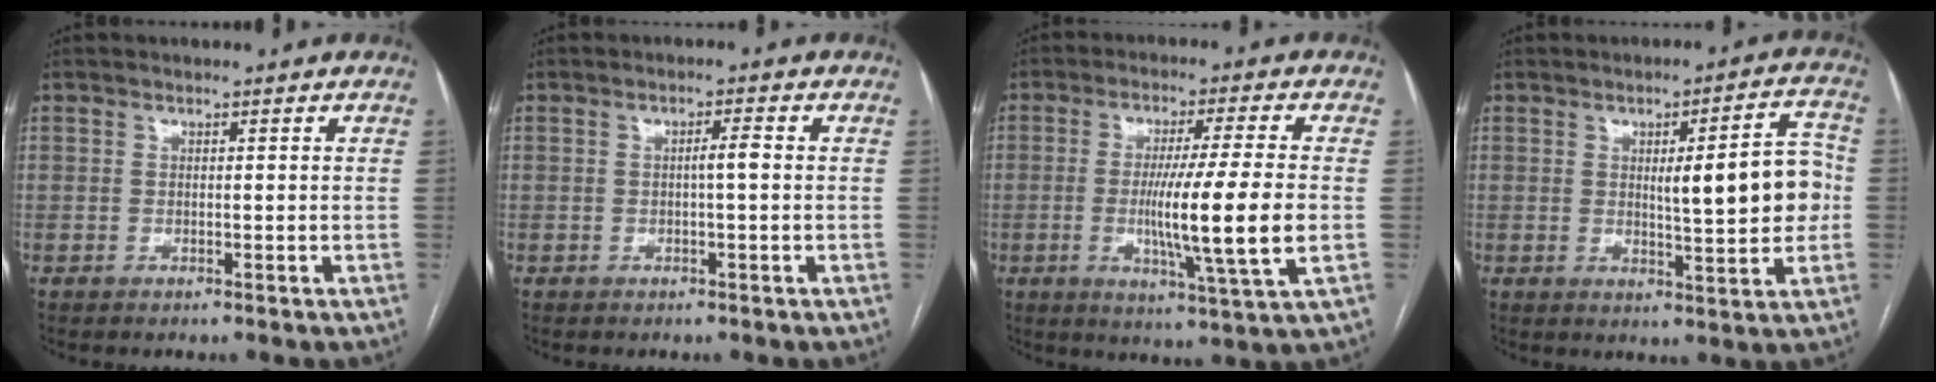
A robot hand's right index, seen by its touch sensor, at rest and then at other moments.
{"total": 1.4, "force": [-0.1, 0.1, 1.4], "torque": [-0.024, 0.003, 0.000]}
{"total": 13.5, "force": [-1.6, -1.0, 13.4], "torque": [-0.232, -0.024, -0.032]}
{"total": 10.2, "force": [0.4, 1.9, 10.0], "torque": [-0.132, 0.015, 0.010]}